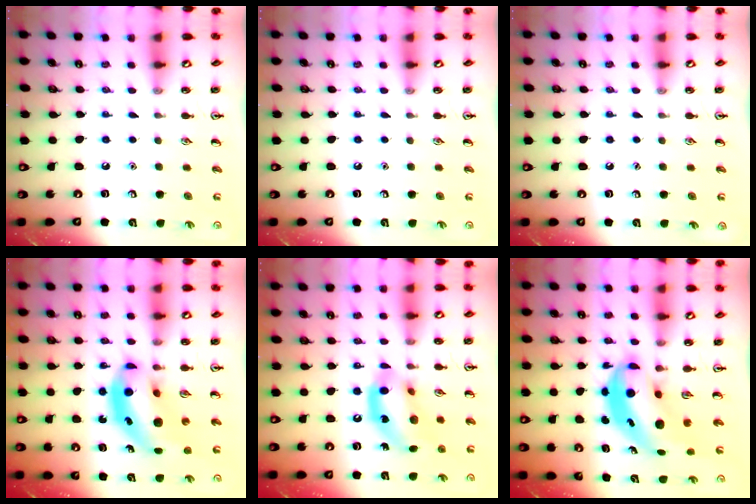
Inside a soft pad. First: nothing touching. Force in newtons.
{"total": 0.0}
{"total": 0.0}
{"total": 12.5, "press": 11.9, "slide": 3.7}
{"total": 13.7, "press": 13.3, "slide": 3.2}
{"total": 7.9, "press": 7.7, "slide": 1.6}